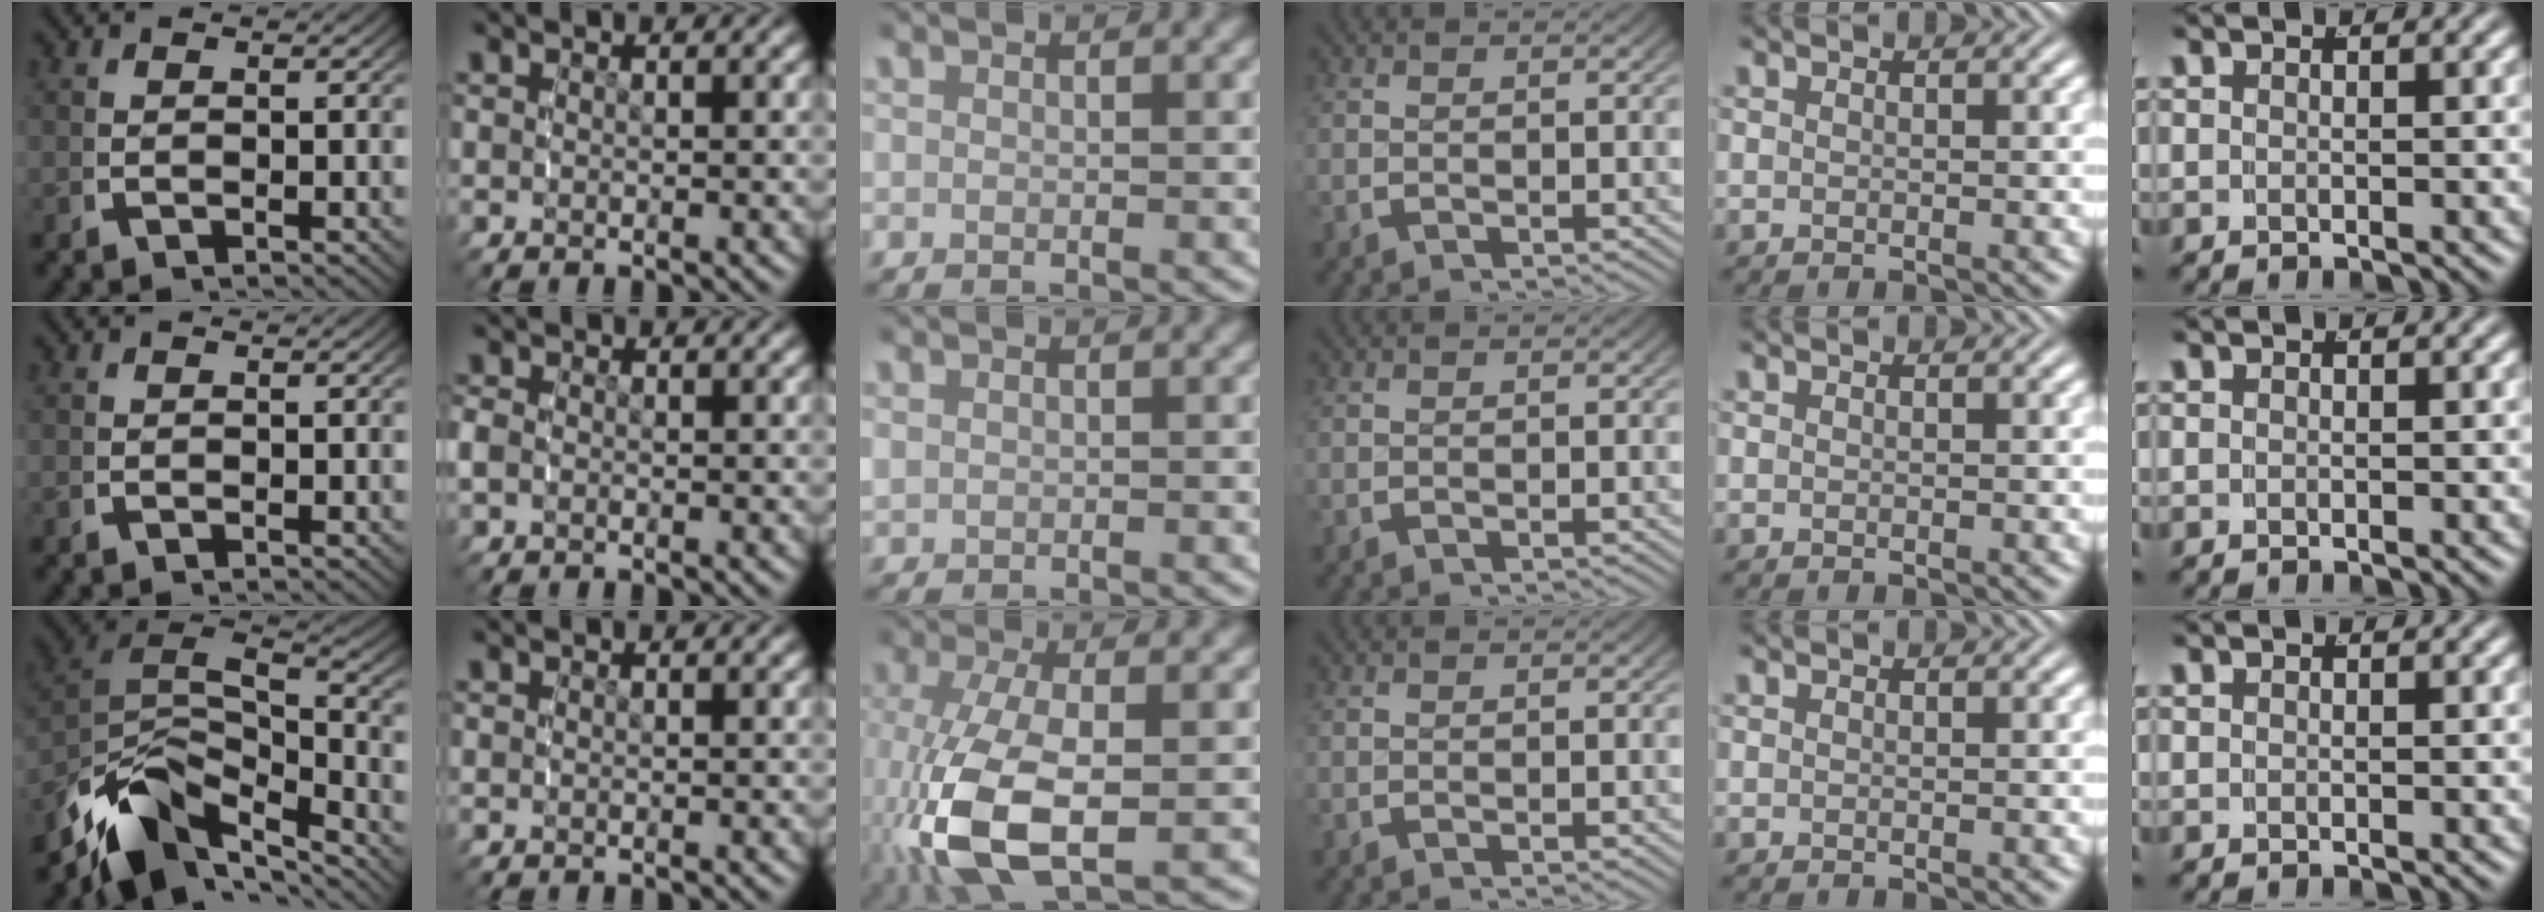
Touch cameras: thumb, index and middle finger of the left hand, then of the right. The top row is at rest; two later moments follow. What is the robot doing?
{"motion": "grasp_and_lifting", "object": "bottle cap"}